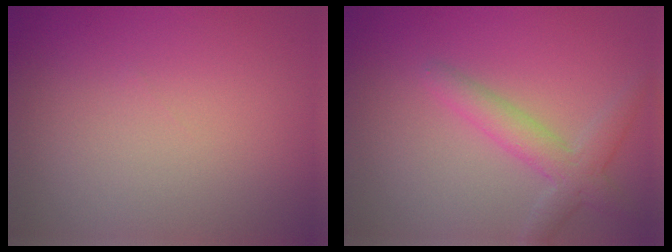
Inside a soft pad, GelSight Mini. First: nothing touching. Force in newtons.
{"total": 3.2, "press": 3.1, "slide": 0.3}